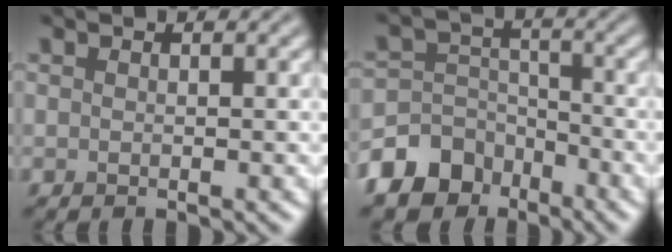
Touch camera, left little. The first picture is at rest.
{"total": 8.4, "force": [-5.6, 5.9, 2.2], "torque": [-0.032, -0.010, -0.115]}